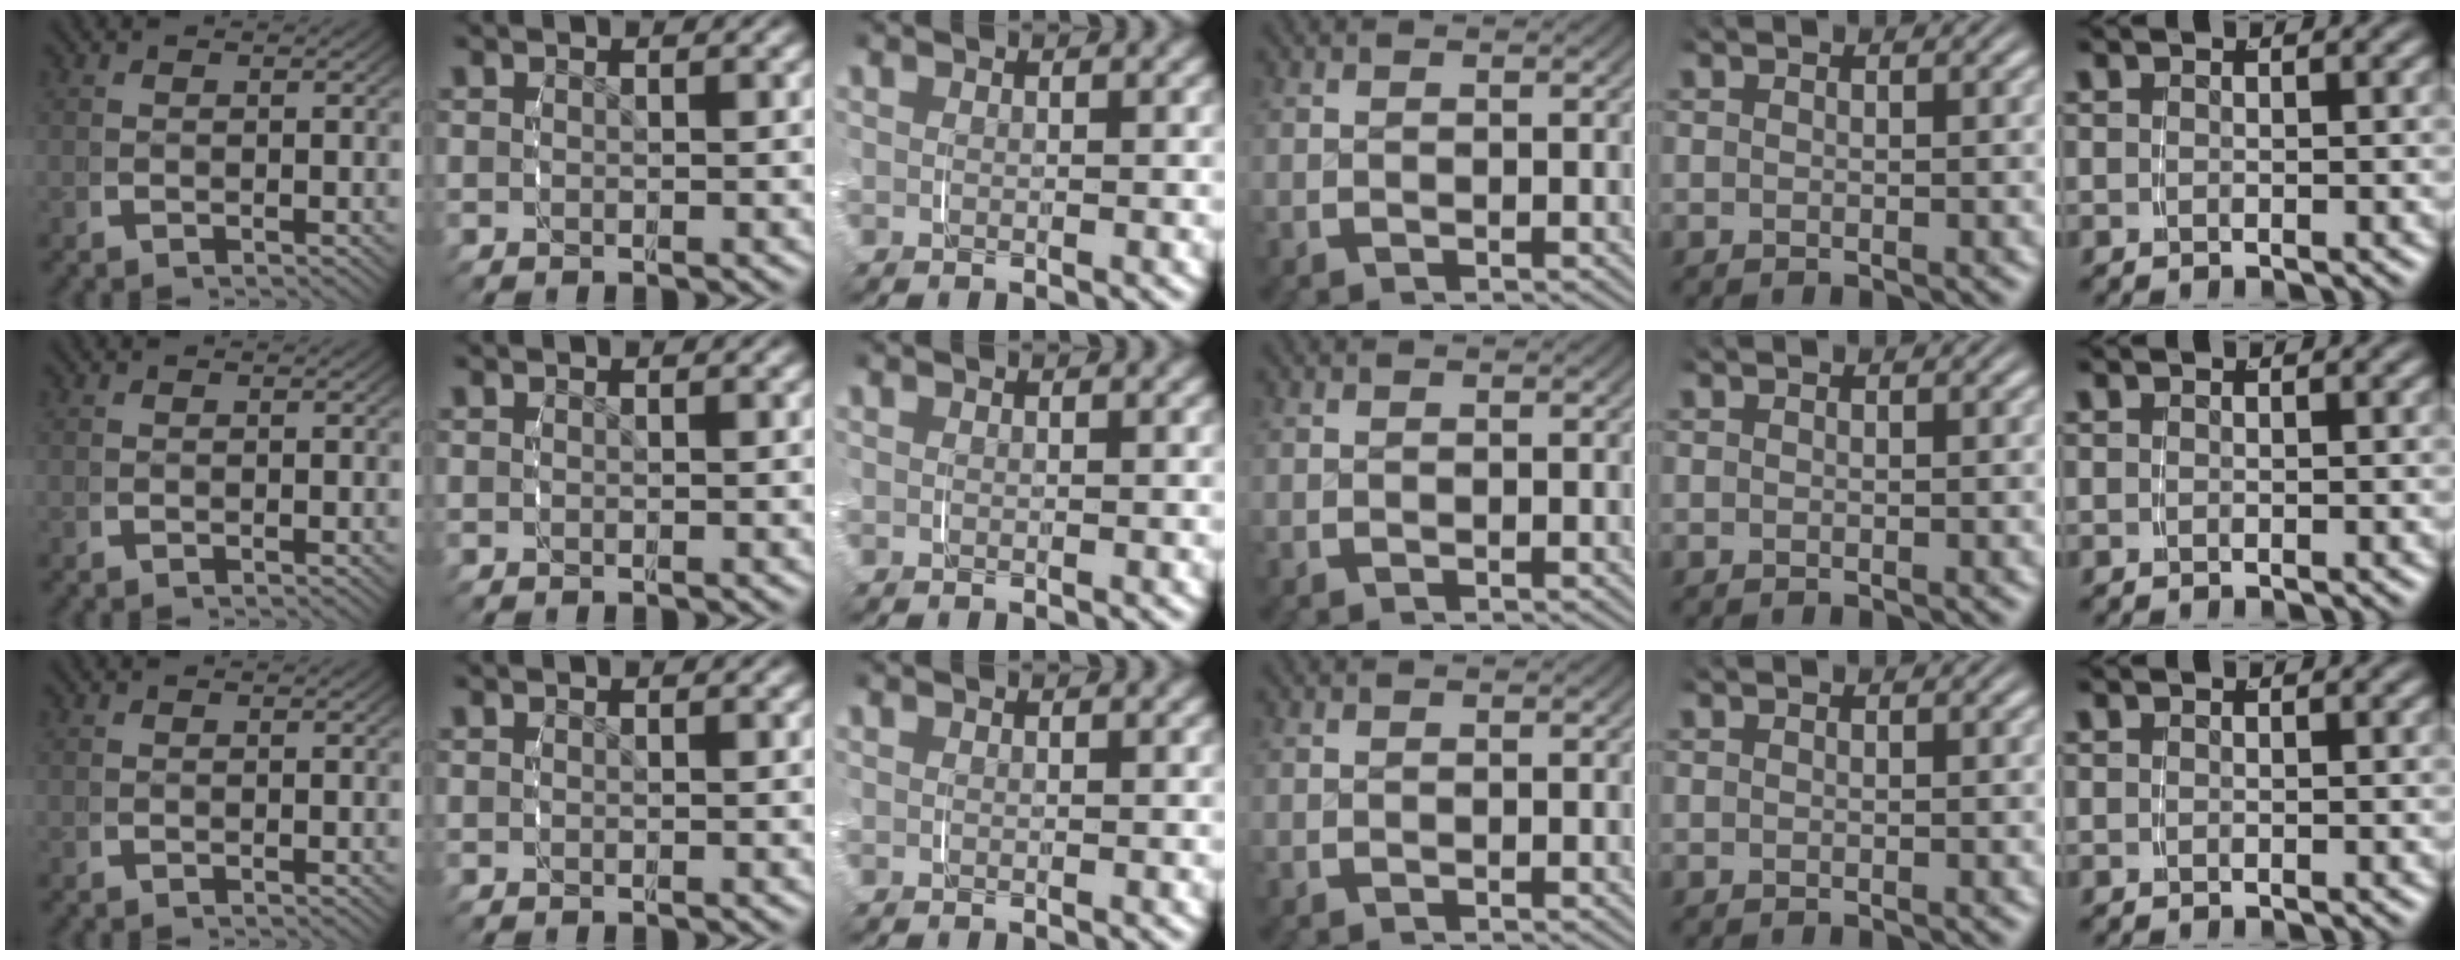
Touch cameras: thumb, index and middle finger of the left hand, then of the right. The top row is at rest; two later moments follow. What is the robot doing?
{"motion": "grasp_and_lifting", "object": "measuring cup"}